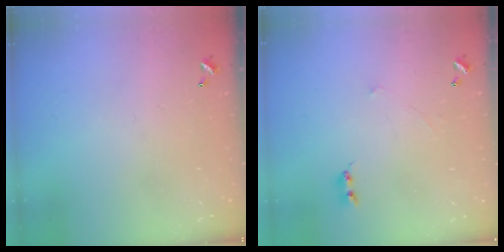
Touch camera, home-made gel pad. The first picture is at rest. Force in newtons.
{"total": 0.9, "press": 0.8, "slide": 0.3}